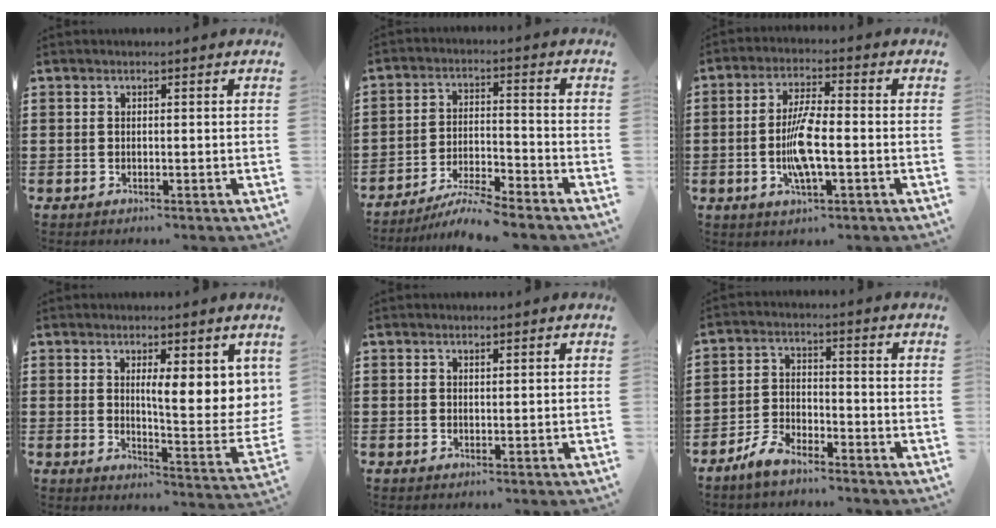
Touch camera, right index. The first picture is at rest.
{"total": 5.7, "force": [-5.4, -0.2, 1.9], "torque": [-0.048, -0.008, -0.108]}
{"total": 7.3, "force": [-1.4, 1.7, 7.0], "torque": [-0.147, -0.008, -0.032]}
{"total": 7.1, "force": [3.1, 1.8, 6.2], "torque": [-0.085, -0.030, 0.043]}
{"total": 0.6, "force": [0.4, 0.3, 0.3], "torque": [-0.006, 0.001, 0.009]}
{"total": 4.2, "force": [-3.7, 1.2, 1.6], "torque": [-0.051, 0.007, -0.080]}